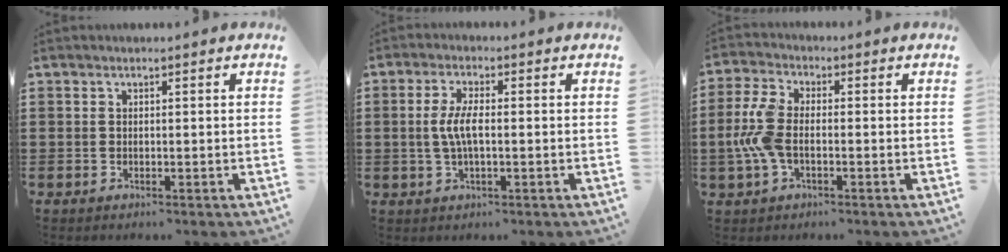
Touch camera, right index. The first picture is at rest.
{"total": 4.5, "force": [-0.2, 1.4, 4.3], "torque": [-0.100, -0.005, -0.012]}
{"total": 7.2, "force": [-1.1, 4.0, 5.9], "torque": [-0.146, -0.002, -0.026]}